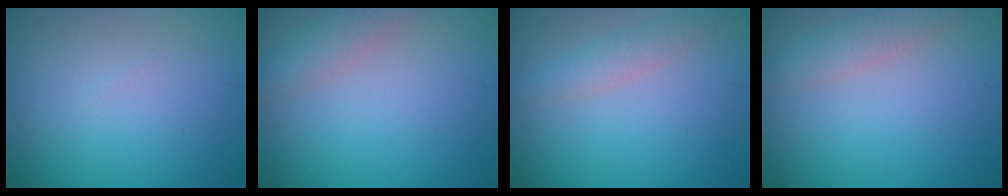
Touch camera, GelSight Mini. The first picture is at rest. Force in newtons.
{"total": 2.6, "press": 2.6, "slide": 0.1}
{"total": 2.0, "press": 2.0, "slide": 0.1}
{"total": 2.3, "press": 2.3, "slide": 0.1}